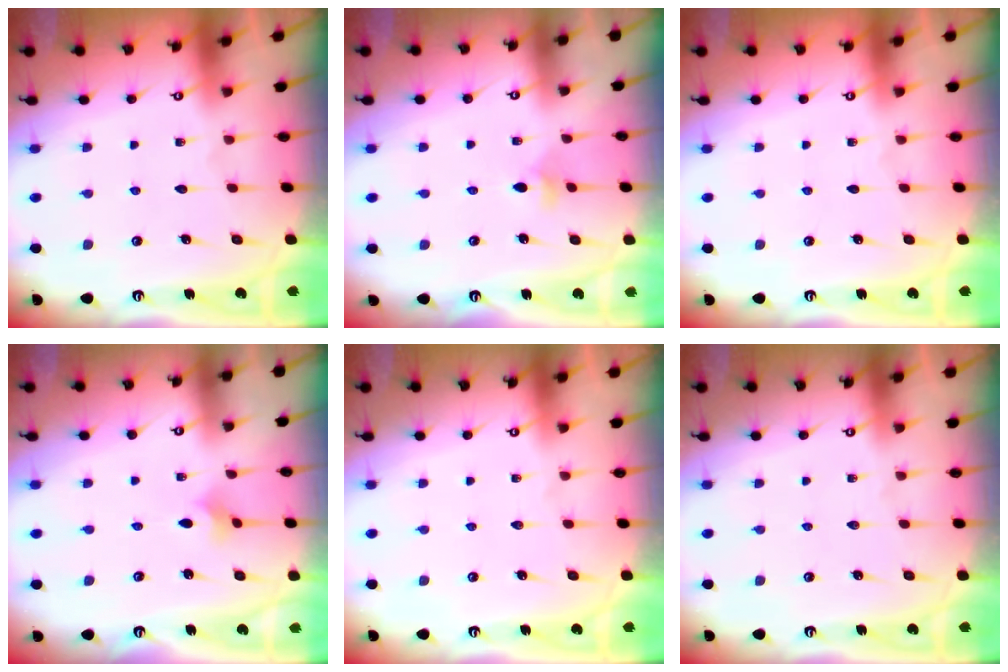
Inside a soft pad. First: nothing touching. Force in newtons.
{"total": 4.7, "press": 4.6, "slide": 0.9}
{"total": 0.0}
{"total": 2.0, "press": 2.0, "slide": 0.4}
{"total": 0.0}
{"total": 0.0}